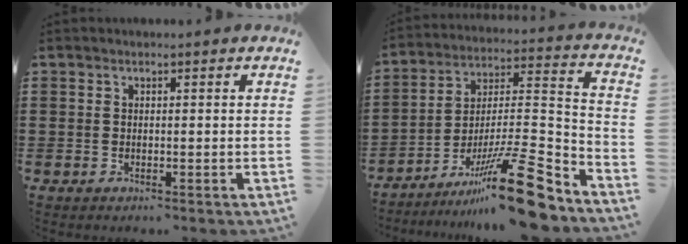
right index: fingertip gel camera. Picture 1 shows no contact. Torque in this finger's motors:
{"motor_torque": [1.25, -0.89, 1.05, 0.14]}